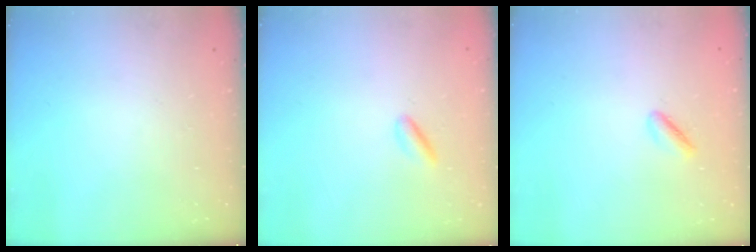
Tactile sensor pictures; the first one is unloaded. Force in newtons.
{"total": 2.2, "press": 2.2, "slide": 0.3}
{"total": 1.6, "press": 1.5, "slide": 0.4}